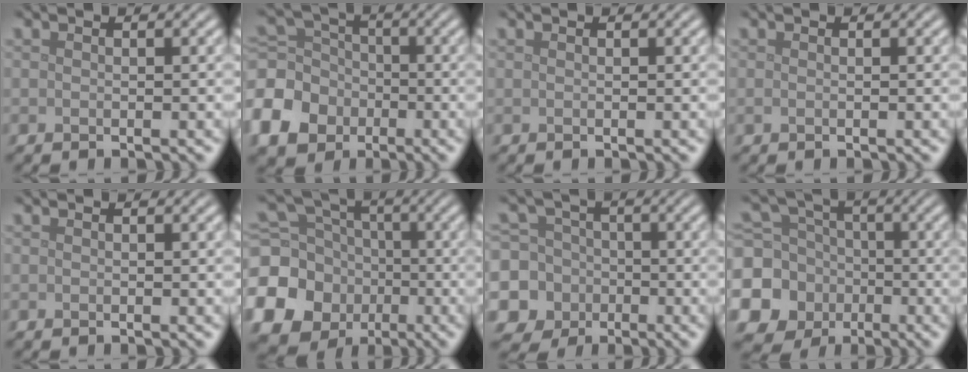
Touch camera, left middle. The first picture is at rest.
{"total": 8.2, "force": [-3.2, 6.7, 3.5], "torque": [-0.105, -0.007, -0.081]}
{"total": 0.0}
{"total": 0.0}
{"total": 0.0}
{"total": 15.5, "force": [-4.8, 13.9, 4.8], "torque": [-0.153, -0.047, -0.105]}
{"total": 11.0, "force": [-3.0, 10.3, 2.4], "torque": [-0.084, -0.008, -0.071]}
{"total": 12.5, "force": [-3.5, 11.5, 3.5], "torque": [-0.121, -0.038, -0.084]}